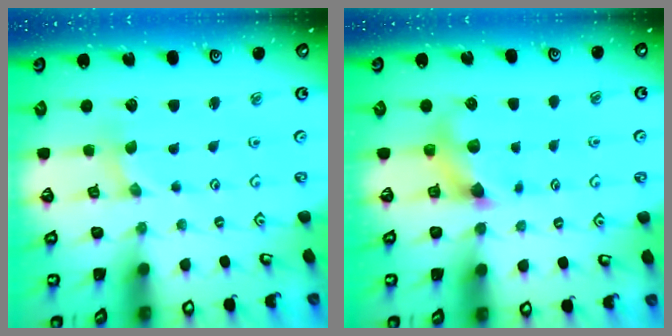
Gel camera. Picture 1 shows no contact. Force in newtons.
{"total": 7.2, "press": 7.2, "slide": 0.7}